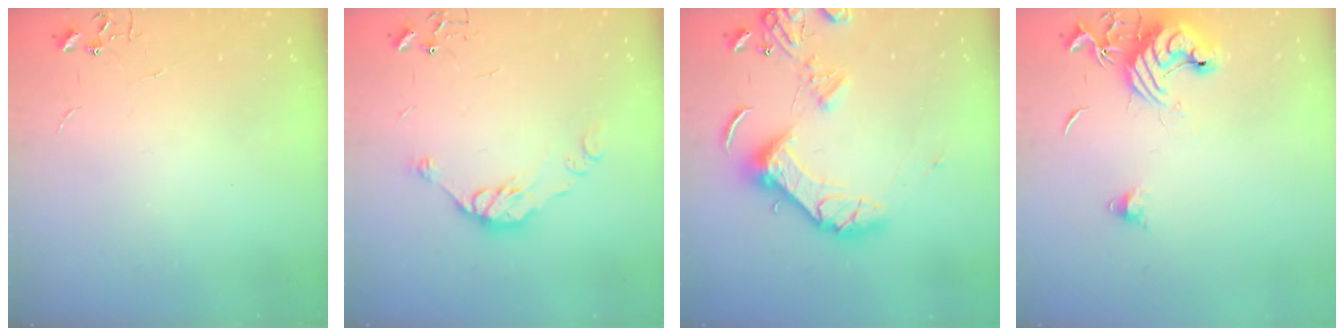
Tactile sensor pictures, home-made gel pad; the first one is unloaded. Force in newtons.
{"total": 10.5, "press": 10.5, "slide": 0.3}
{"total": 14.1, "press": 13.8, "slide": 2.9}
{"total": 13.8, "press": 13.7, "slide": 1.8}